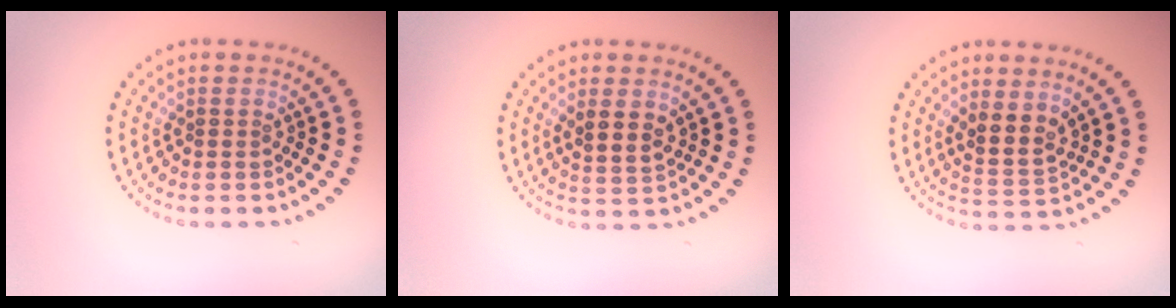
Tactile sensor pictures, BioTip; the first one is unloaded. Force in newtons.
{"total": 2.3, "press": 2.1, "slide": 1.0}
{"total": 2.5, "press": 1.9, "slide": 1.5}